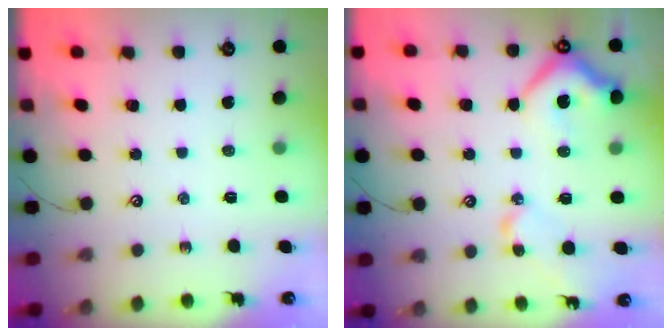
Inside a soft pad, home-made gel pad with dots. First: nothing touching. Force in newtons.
{"total": 13.1, "press": 13.0, "slide": 1.8}